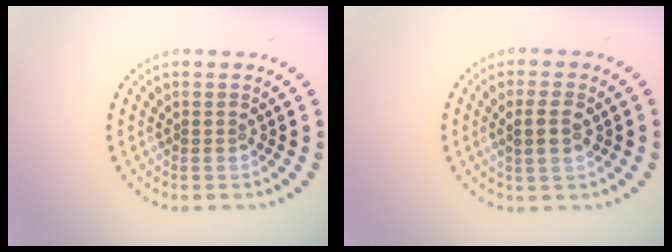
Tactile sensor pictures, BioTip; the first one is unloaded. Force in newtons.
{"total": 2.5, "press": 2.4, "slide": 0.5}